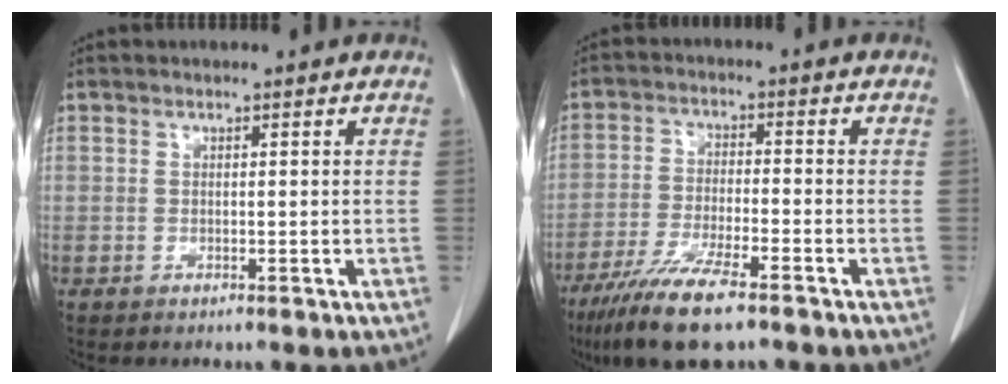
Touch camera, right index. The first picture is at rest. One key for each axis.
{"total": 10.6, "fx": -7.4, "fy": 1.5, "fz": 7.4, "tx": -0.137, "ty": -0.026, "tz": -0.130}